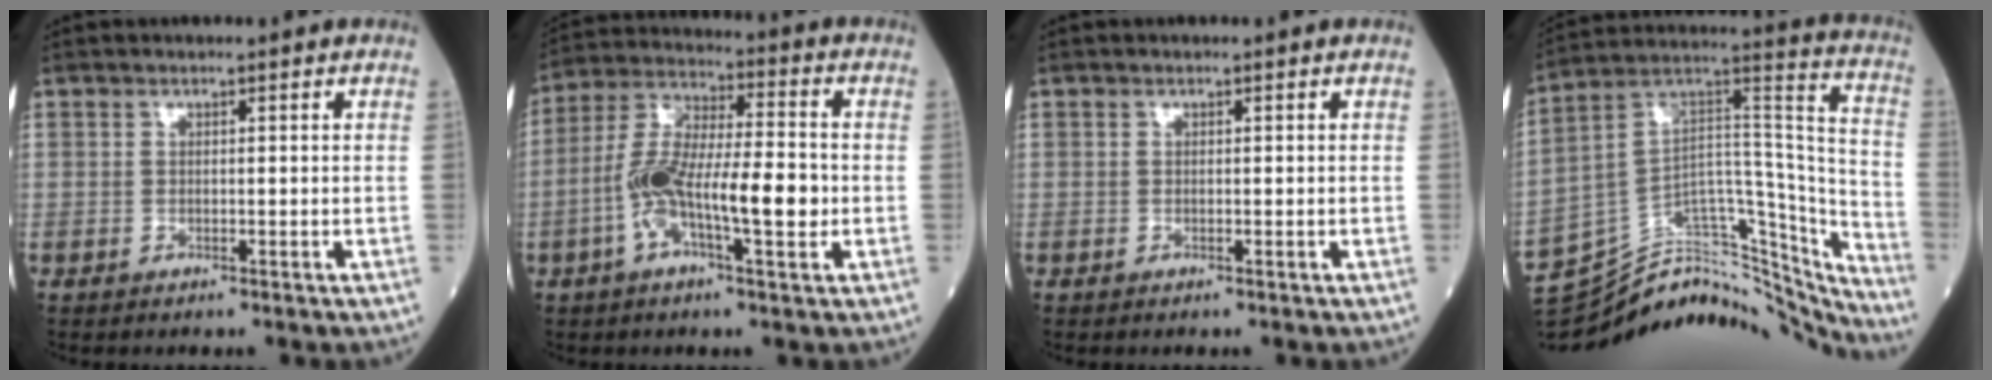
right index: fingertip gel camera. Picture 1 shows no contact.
{"total": 12.8, "force": [-2.8, 2.9, 12.1], "torque": [-0.234, 0.015, -0.053]}
{"total": 0.0}
{"total": 28.8, "force": [-26.1, 7.6, 9.4], "torque": [-0.110, 0.064, -0.375]}